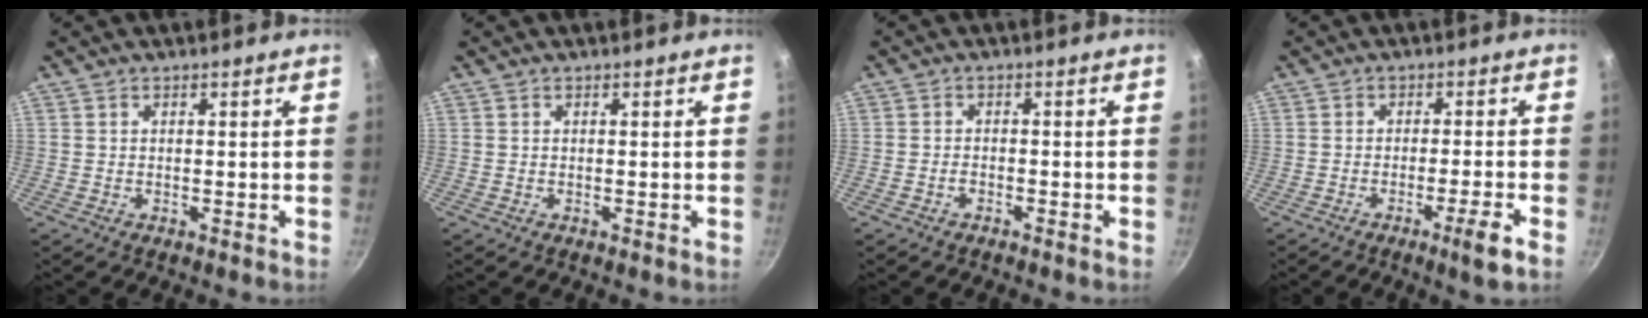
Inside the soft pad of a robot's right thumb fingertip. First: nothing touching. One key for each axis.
{"total": 0.0}
{"total": 1.3, "fx": -1.0, "fy": 0.5, "fz": 0.5, "tx": -0.012, "ty": 0.014, "tz": -0.021}
{"total": 5.0, "fx": -2.5, "fy": -0.3, "fz": 4.3, "tx": -0.072, "ty": 0.014, "tz": -0.039}